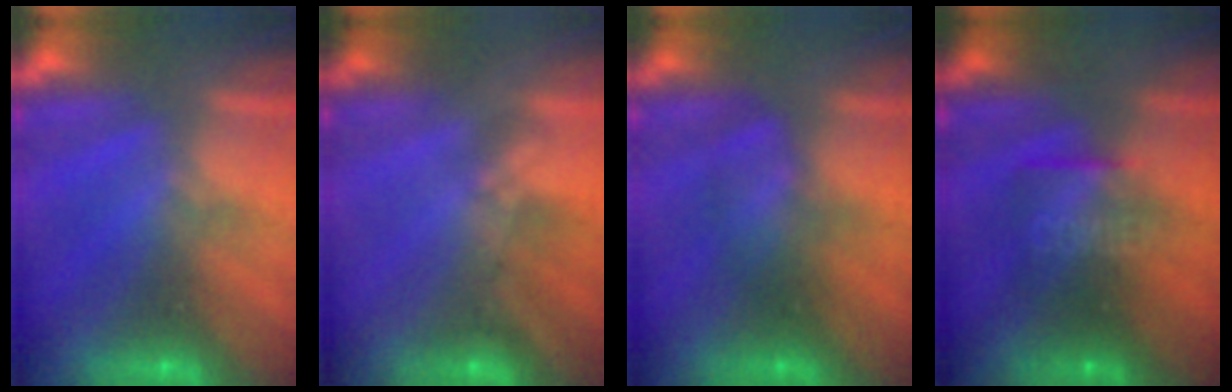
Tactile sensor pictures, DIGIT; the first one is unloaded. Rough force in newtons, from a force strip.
{"total": 1.6}
{"total": 2.6}
{"total": 7.8}